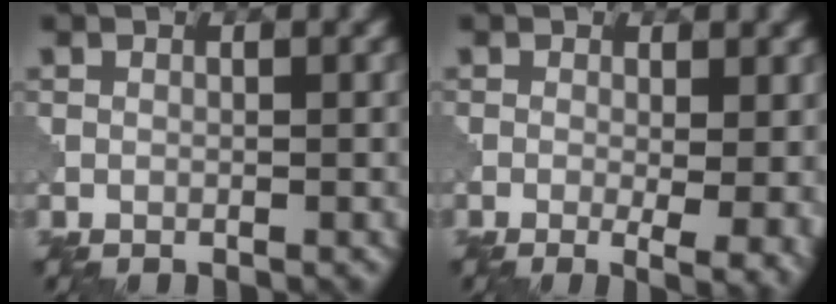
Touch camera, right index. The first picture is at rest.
{"total": 5.2, "force": [-0.8, 1.7, 4.9], "torque": [-0.063, -0.015, -0.006]}